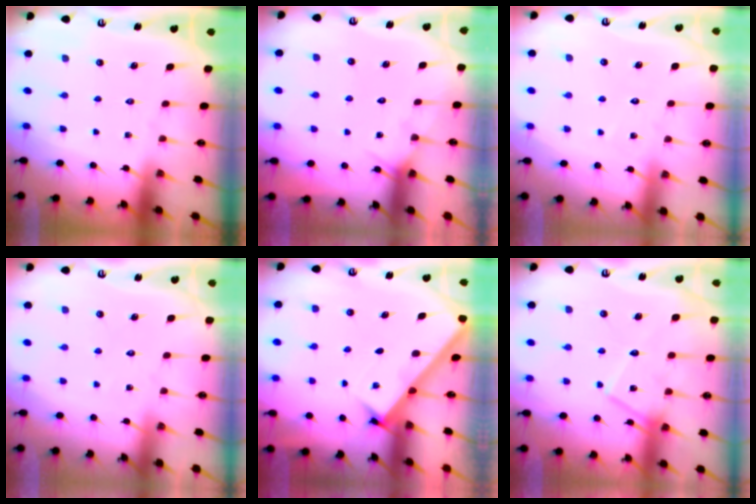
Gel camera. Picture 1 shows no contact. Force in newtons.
{"total": 5.1, "press": 5.1, "slide": 0.5}
{"total": 4.6, "press": 4.6, "slide": 0.3}
{"total": 3.7, "press": 3.7, "slide": 0.2}
{"total": 2.7, "press": 2.7, "slide": 0.4}
{"total": 14.6, "press": 14.6, "slide": 1.1}